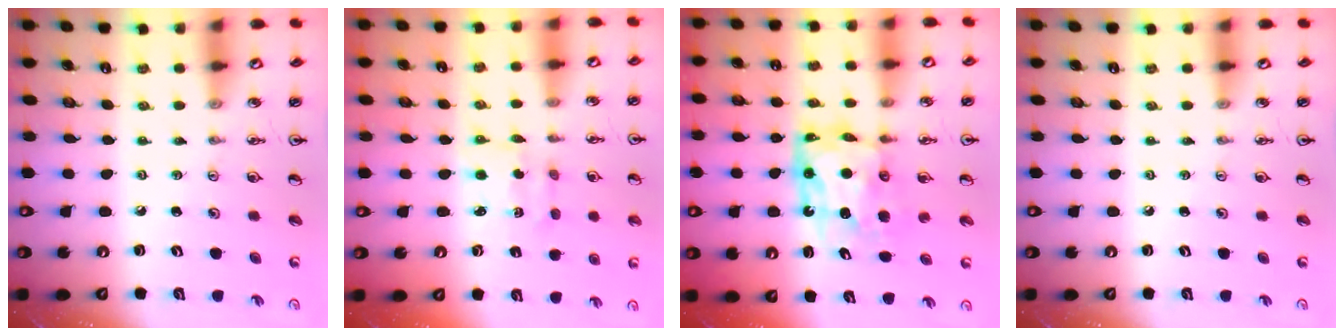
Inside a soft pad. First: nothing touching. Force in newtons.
{"total": 2.3, "press": 2.2, "slide": 0.7}
{"total": 8.9, "press": 8.8, "slide": 1.1}
{"total": 0.0}